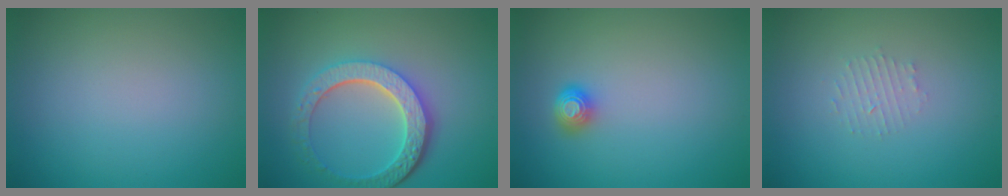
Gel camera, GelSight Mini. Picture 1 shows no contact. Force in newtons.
{"total": 6.0, "press": 4.4, "slide": 4.0}
{"total": 1.6, "press": 1.2, "slide": 1.0}
{"total": 1.2, "press": 1.1, "slide": 0.2}